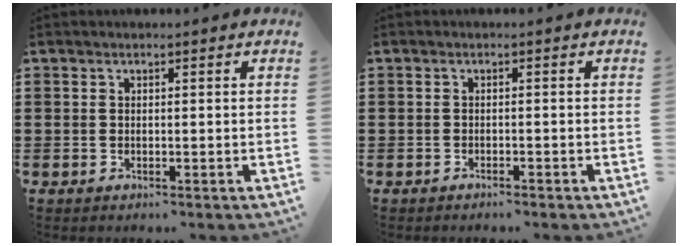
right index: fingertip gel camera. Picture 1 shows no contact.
{"total": 0.7, "force": [-0.6, 0.0, 0.3], "torque": [-0.008, -0.002, -0.012]}